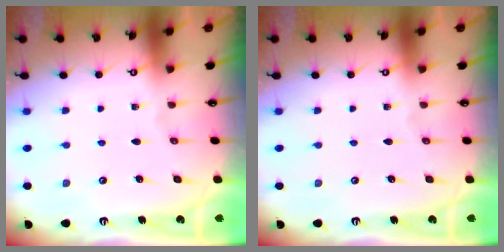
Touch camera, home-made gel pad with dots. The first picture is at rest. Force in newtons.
{"total": 0.0}